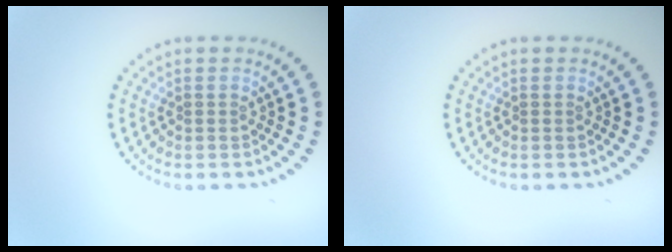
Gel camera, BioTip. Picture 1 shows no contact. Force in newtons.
{"total": 0.0}